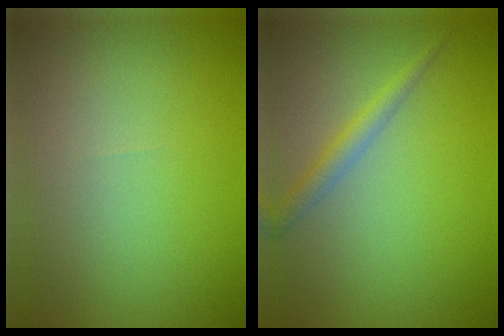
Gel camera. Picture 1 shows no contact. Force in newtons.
{"total": 1.8, "press": 1.8, "slide": 0.0}